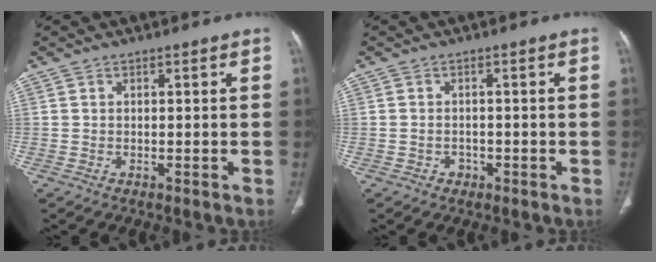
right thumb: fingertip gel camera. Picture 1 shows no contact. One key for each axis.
{"total": 1.5, "fx": -0.7, "fy": 1.3, "fz": 0.4, "tx": -0.005, "ty": 0.008, "tz": -0.010}